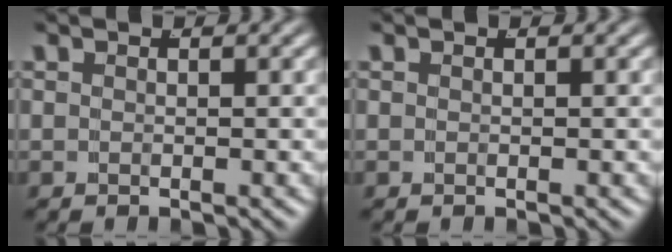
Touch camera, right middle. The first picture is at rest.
{"total": 0.0}